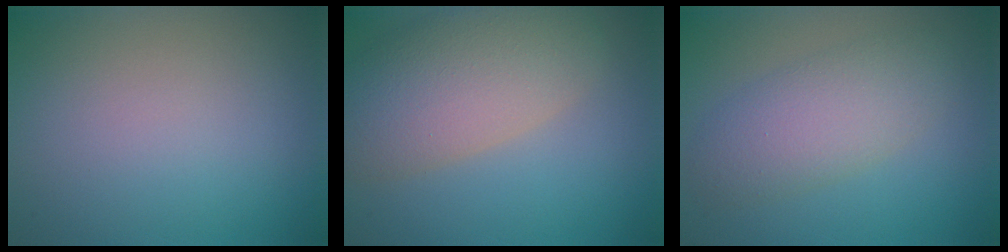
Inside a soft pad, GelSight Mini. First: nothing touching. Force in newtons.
{"total": 7.8, "press": 7.8, "slide": 0.5}
{"total": 4.5, "press": 4.5, "slide": 0.1}